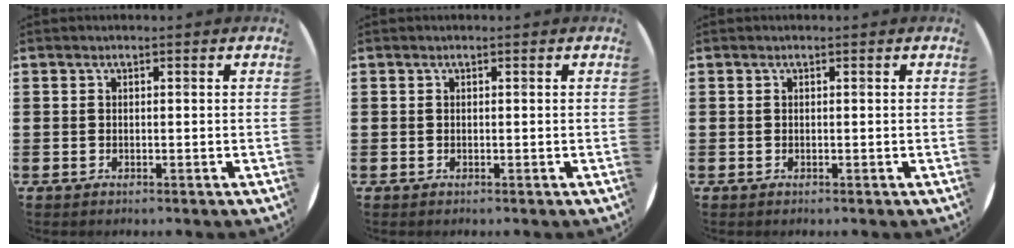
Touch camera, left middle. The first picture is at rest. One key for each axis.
{"total": 0.0}
{"total": 0.0}